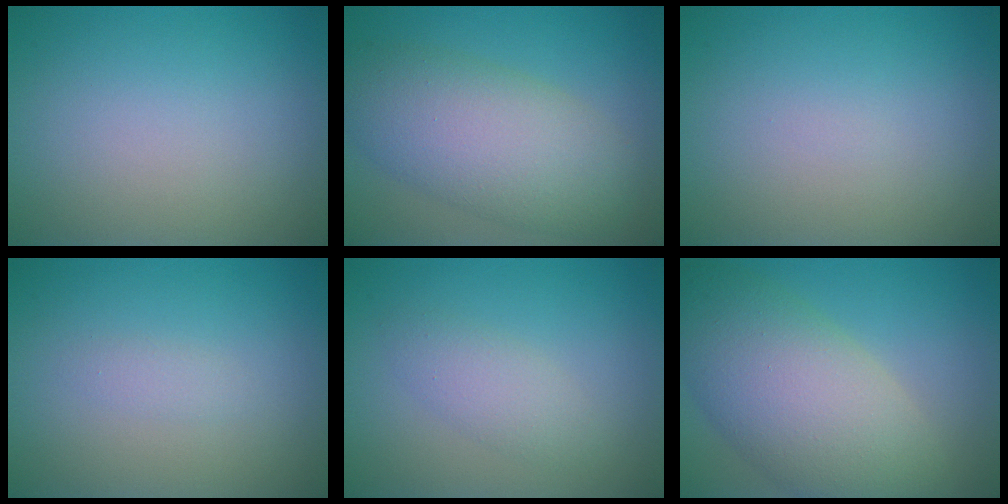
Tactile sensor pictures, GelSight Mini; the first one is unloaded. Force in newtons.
{"total": 8.1, "press": 8.1, "slide": 0.5}
{"total": 0.0}
{"total": 0.9, "press": 0.9, "slide": 0.0}
{"total": 2.2, "press": 2.2, "slide": 0.0}
{"total": 10.1, "press": 10.1, "slide": 0.9}